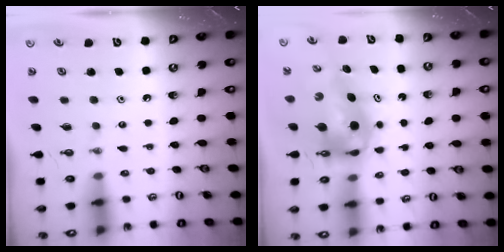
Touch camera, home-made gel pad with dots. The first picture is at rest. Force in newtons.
{"total": 8.3, "press": 7.0, "slide": 4.4}